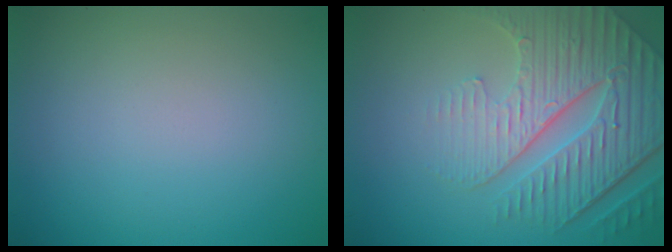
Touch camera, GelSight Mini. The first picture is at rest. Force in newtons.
{"total": 7.3, "press": 5.5, "slide": 4.7}